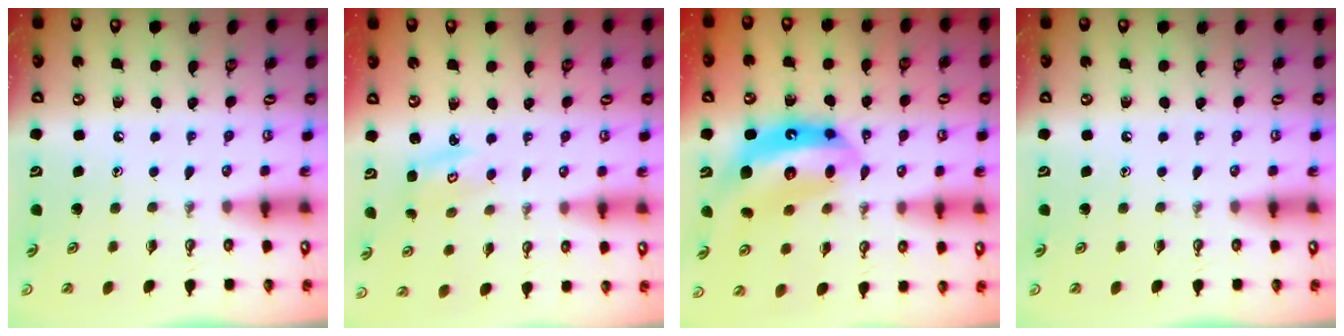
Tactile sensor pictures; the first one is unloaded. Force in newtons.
{"total": 2.9, "press": 2.9, "slide": 0.4}
{"total": 14.8, "press": 14.7, "slide": 1.8}
{"total": 0.0}